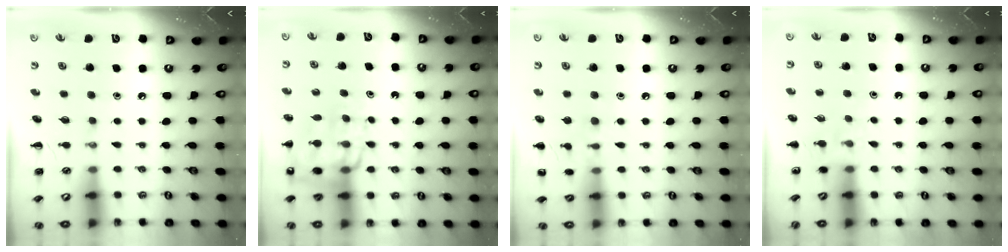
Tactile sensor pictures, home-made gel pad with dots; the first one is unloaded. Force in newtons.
{"total": 15.8, "press": 15.3, "slide": 3.9}
{"total": 6.8, "press": 6.5, "slide": 2.1}
{"total": 4.6, "press": 4.3, "slide": 1.6}